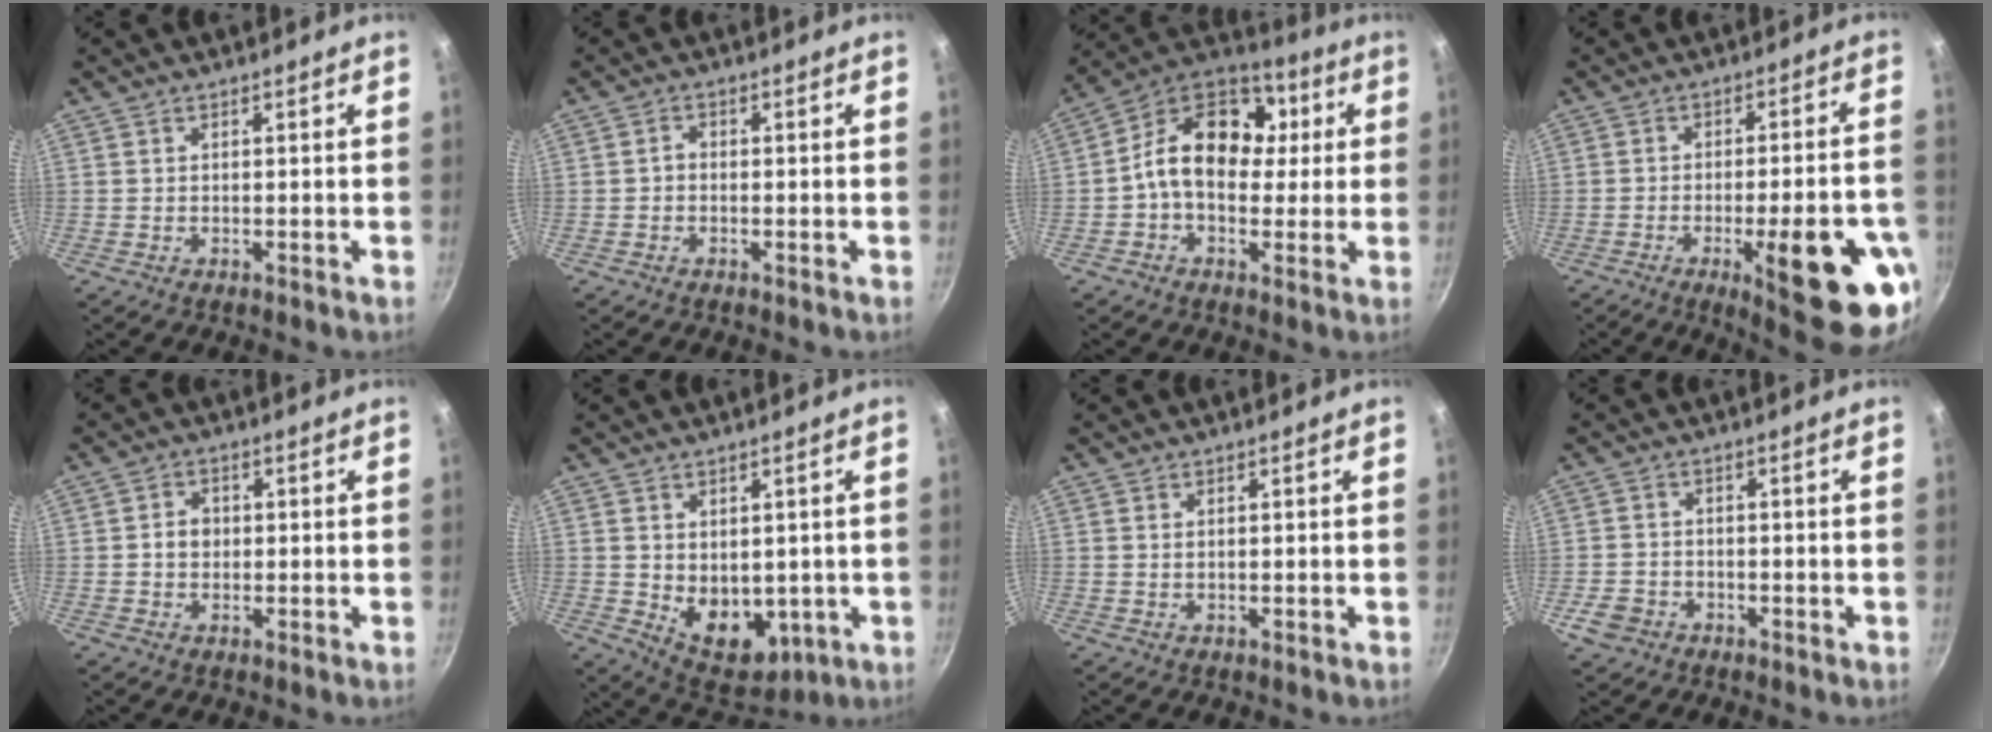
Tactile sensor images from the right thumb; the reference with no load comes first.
{"total": 1.3, "force": [-0.4, 1.0, 0.8], "torque": [-0.013, 0.008, -0.011]}
{"total": 16.1, "force": [1.4, 11.8, 10.8], "torque": [-0.131, 0.029, -0.002]}
{"total": 19.0, "force": [-6.8, 5.0, 17.0], "torque": [-0.195, 0.017, -0.083]}
{"total": 3.1, "force": [0.0, 2.6, 1.7], "torque": [-0.013, 0.008, -0.002]}
{"total": 10.2, "force": [-0.2, 7.2, 7.2], "torque": [-0.076, -0.024, 0.023]}
{"total": 0.7, "force": [0.3, 0.4, 0.5], "torque": [-0.009, 0.001, 0.006]}
{"total": 3.9, "force": [-1.7, 3.1, 1.6], "torque": [-0.032, 0.015, -0.027]}